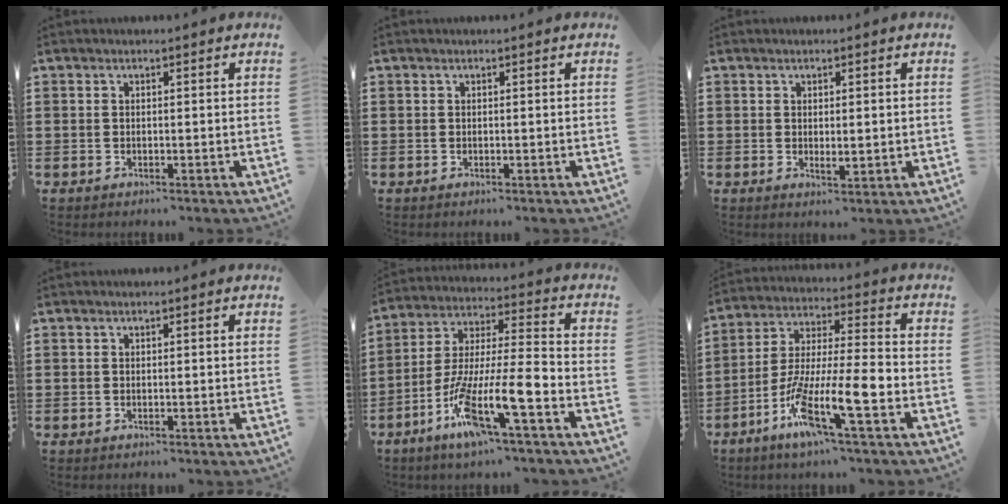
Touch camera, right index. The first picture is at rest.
{"total": 0.0}
{"total": 1.4, "force": [0.1, 0.6, 1.3], "torque": [-0.024, 0.001, 0.002]}
{"total": 0.0}
{"total": 13.9, "force": [-7.8, 1.7, 11.4], "torque": [-0.230, -0.016, -0.147]}
{"total": 13.0, "force": [-5.8, 2.1, 11.4], "torque": [-0.244, -0.017, -0.114]}